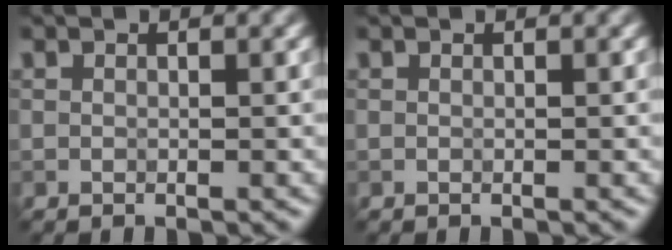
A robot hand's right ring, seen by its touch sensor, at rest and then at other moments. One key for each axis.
{"total": 0.0}